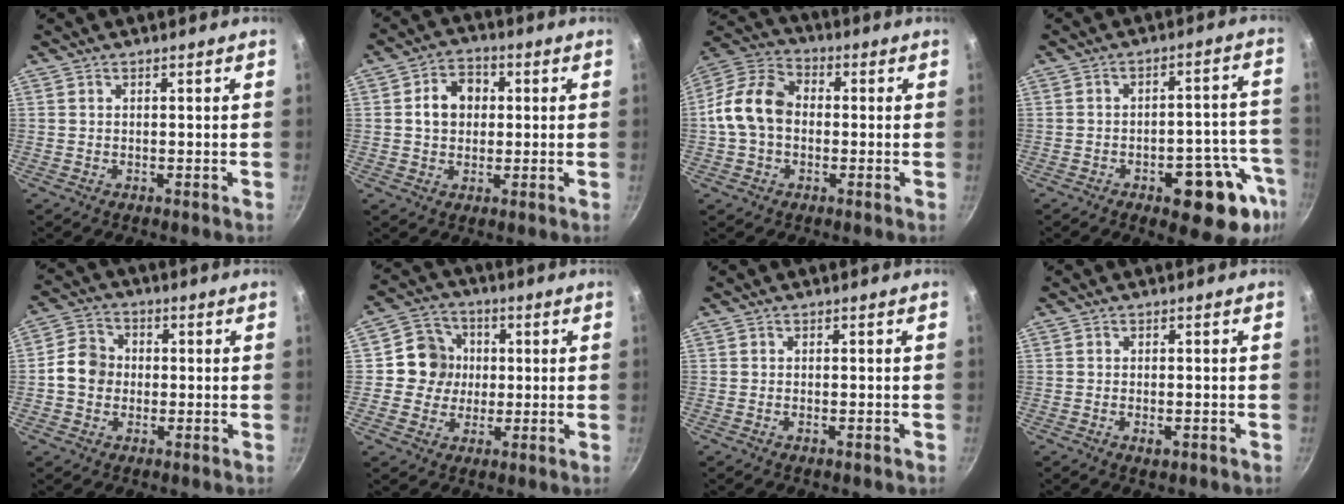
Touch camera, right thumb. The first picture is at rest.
{"total": 7.4, "force": [0.9, 6.0, 4.3], "torque": [-0.040, 0.013, 0.007]}
{"total": 12.2, "force": [-0.6, 9.2, 8.0], "torque": [-0.122, 0.033, -0.031]}
{"total": 15.2, "force": [-7.1, 6.7, 11.6], "torque": [-0.091, 0.043, -0.089]}
{"total": 7.2, "force": [-0.6, 6.3, 3.4], "torque": [-0.033, 0.017, -0.026]}
{"total": 8.8, "force": [0.6, 8.4, 2.6], "torque": [-0.001, 0.015, -0.005]}
{"total": 0.9, "force": [-0.4, 0.3, 0.7], "torque": [-0.015, 0.003, -0.009]}
{"total": 2.0, "force": [-0.9, 0.9, 1.6], "torque": [-0.030, 0.000, -0.014]}